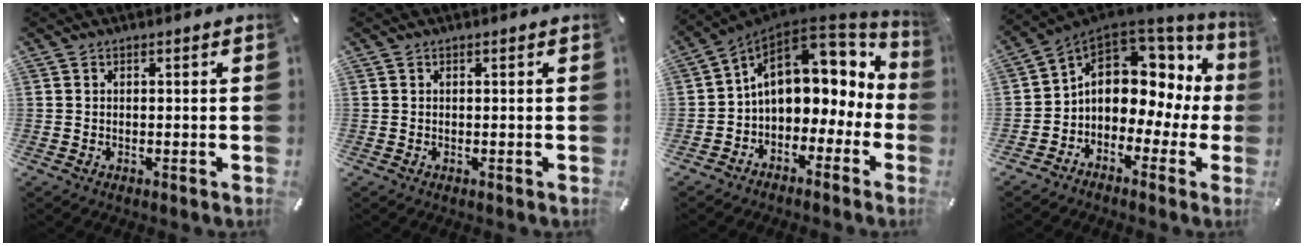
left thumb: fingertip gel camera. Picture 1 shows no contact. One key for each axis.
{"total": 0.0}
{"total": 14.9, "fx": 4.3, "fy": 10.1, "fz": 10.1, "tx": -0.166, "ty": -0.022, "tz": 0.075}
{"total": 9.4, "fx": 2.0, "fy": 7.7, "fz": 5.0, "tx": -0.085, "ty": -0.017, "tz": 0.039}